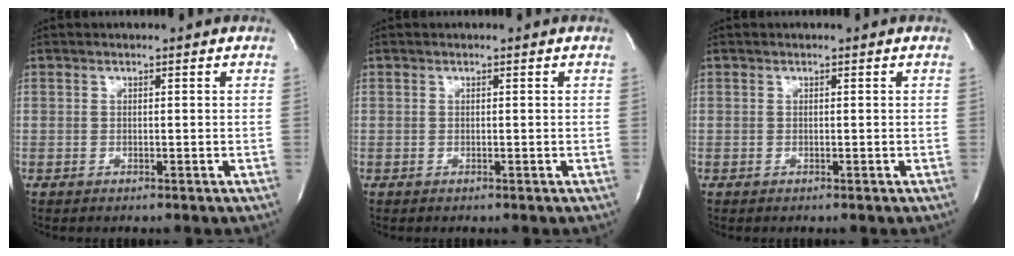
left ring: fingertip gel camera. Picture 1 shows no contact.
{"total": 0.0}
{"total": 0.0}